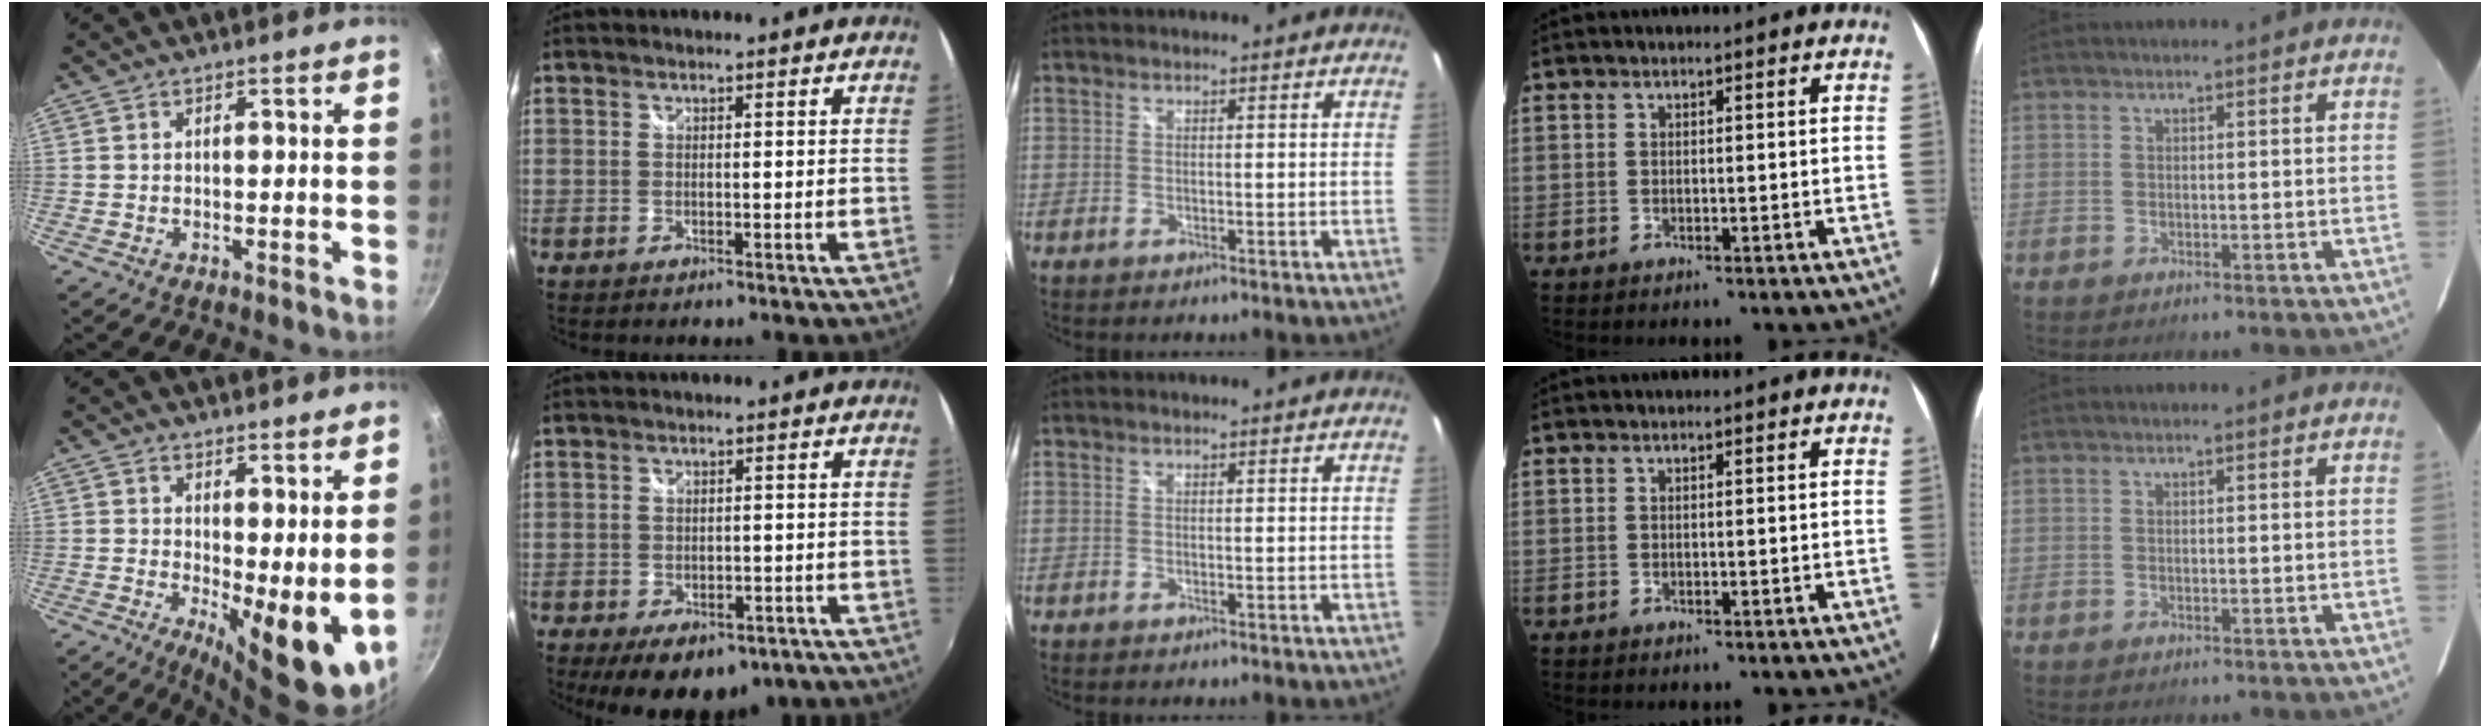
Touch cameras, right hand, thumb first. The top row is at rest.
{"thumb": {"total": 11.7, "force": [1.6, 4.4, 10.7], "torque": [-0.122, -0.020, 0.033]}, "index": {"total": 11.1, "force": [-7.2, 5.9, 6.2], "torque": [-0.121, -0.012, -0.088]}}